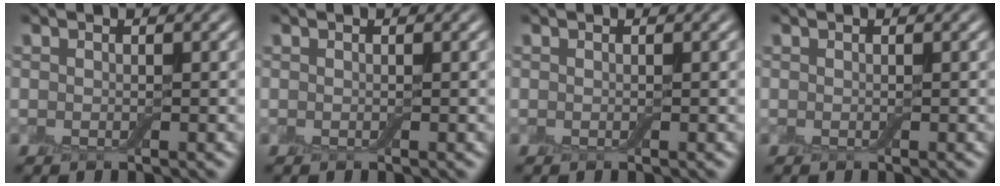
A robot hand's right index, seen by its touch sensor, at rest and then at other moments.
{"total": 0.0}
{"total": 0.0}
{"total": 0.0}